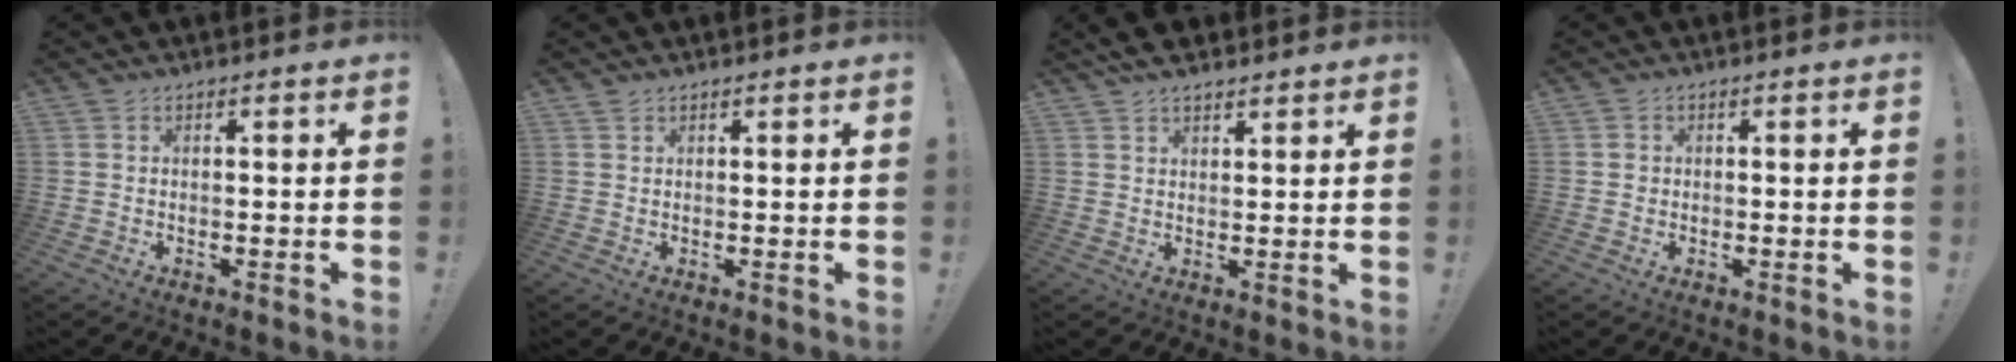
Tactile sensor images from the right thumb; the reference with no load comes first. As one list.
[{"total": 0.6, "force": [0.5, 0.3, 0.1], "torque": [-0.002, 0.000, 0.010]}, {"total": 4.7, "force": [4.1, 1.8, 1.6], "torque": [-0.021, -0.021, 0.075]}, {"total": 1.2, "force": [-0.1, 1.1, 0.2], "torque": [-0.006, 0.004, -0.003]}]